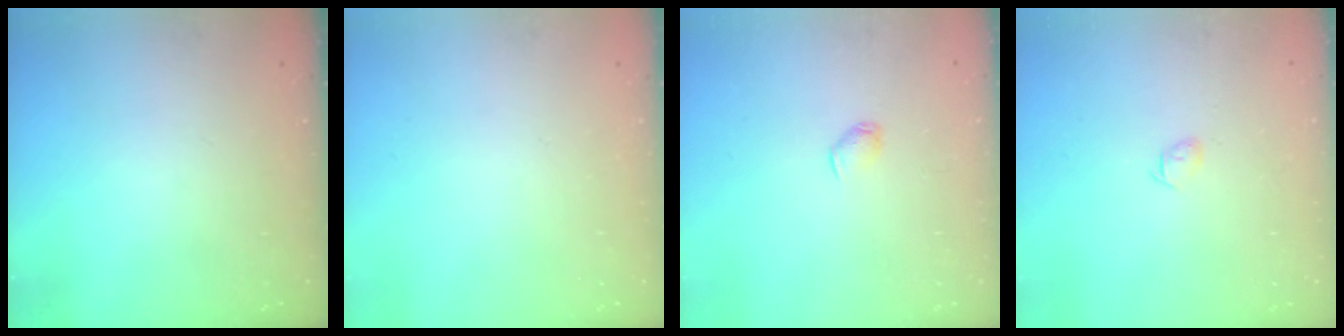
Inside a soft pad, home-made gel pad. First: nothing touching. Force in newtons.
{"total": 0.0}
{"total": 2.8, "press": 2.7, "slide": 0.6}
{"total": 3.1, "press": 3.0, "slide": 0.8}